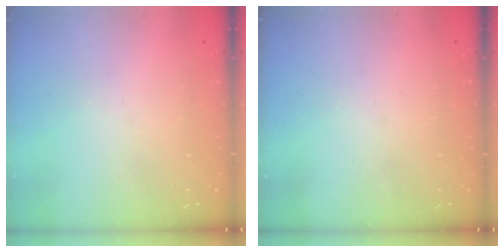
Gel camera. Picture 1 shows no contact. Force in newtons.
{"total": 0.0}